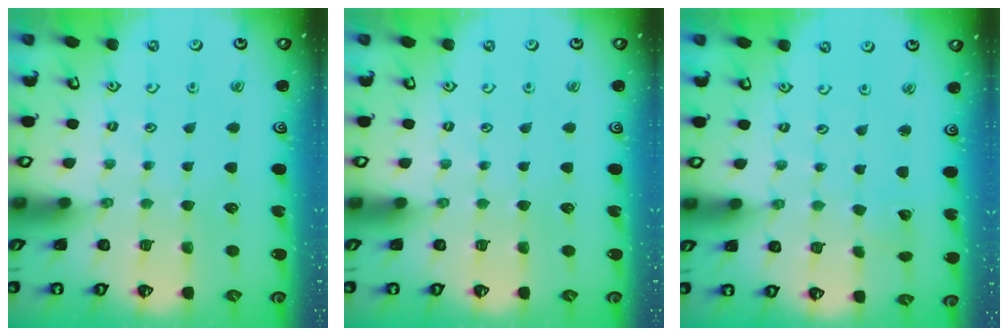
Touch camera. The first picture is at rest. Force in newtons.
{"total": 0.0}
{"total": 1.8, "press": 1.8, "slide": 0.2}